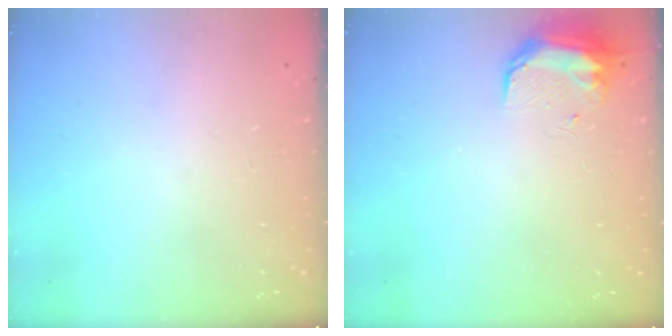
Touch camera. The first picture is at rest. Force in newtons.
{"total": 9.1, "press": 9.0, "slide": 0.5}